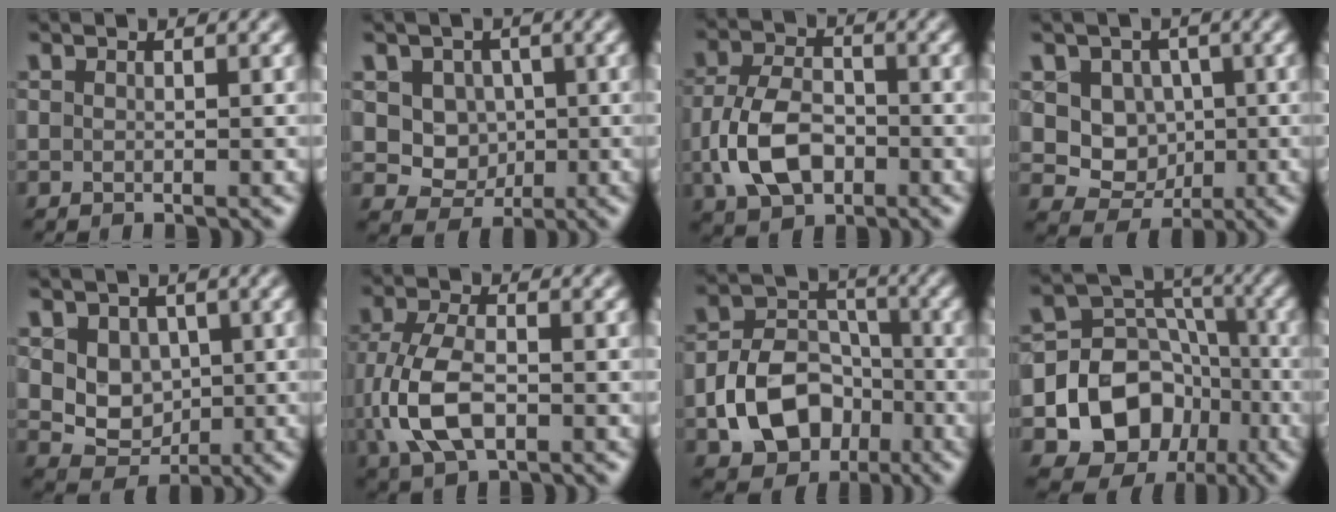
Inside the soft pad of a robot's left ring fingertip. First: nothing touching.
{"total": 5.0, "force": [1.0, 4.4, 2.2], "torque": [-0.033, -0.003, 0.019]}
{"total": 6.2, "force": [-1.7, 4.1, 4.4], "torque": [-0.096, -0.001, -0.036]}
{"total": 5.7, "force": [0.8, 5.1, 2.5], "torque": [-0.030, 0.000, 0.010]}
{"total": 4.1, "force": [0.8, 3.4, 2.2], "torque": [-0.043, -0.011, 0.019]}
{"total": 6.4, "force": [-1.2, 3.6, 5.1], "torque": [-0.122, -0.005, -0.025]}
{"total": 7.9, "force": [-2.8, 5.8, 4.5], "torque": [-0.078, -0.003, -0.053]}
{"total": 12.0, "force": [-4.3, 10.1, 4.7], "torque": [-0.084, -0.005, -0.096]}